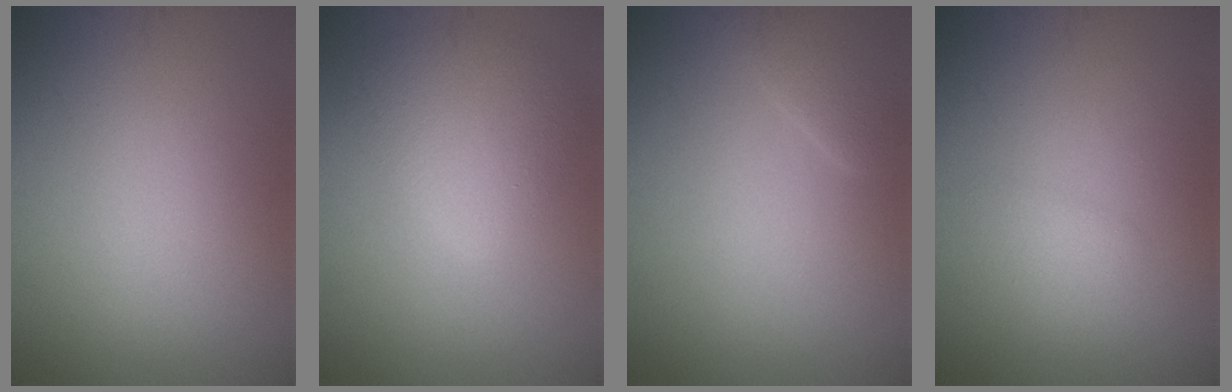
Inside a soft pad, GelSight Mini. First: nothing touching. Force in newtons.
{"total": 4.1, "press": 4.1, "slide": 0.2}
{"total": 1.7, "press": 1.7, "slide": 0.2}
{"total": 1.3, "press": 1.3, "slide": 0.1}